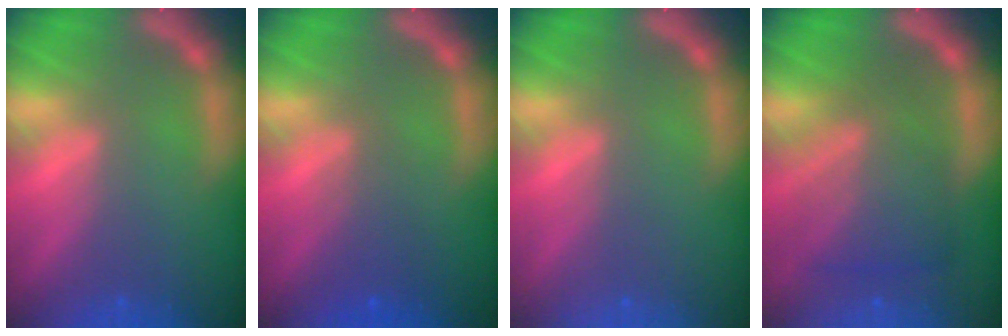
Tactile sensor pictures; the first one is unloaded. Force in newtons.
{"total": 2.5}
{"total": 0.0}
{"total": 7.0}